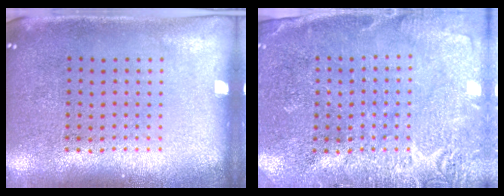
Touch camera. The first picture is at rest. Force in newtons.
{"total": 2.8, "press": 2.8, "slide": 0.1}